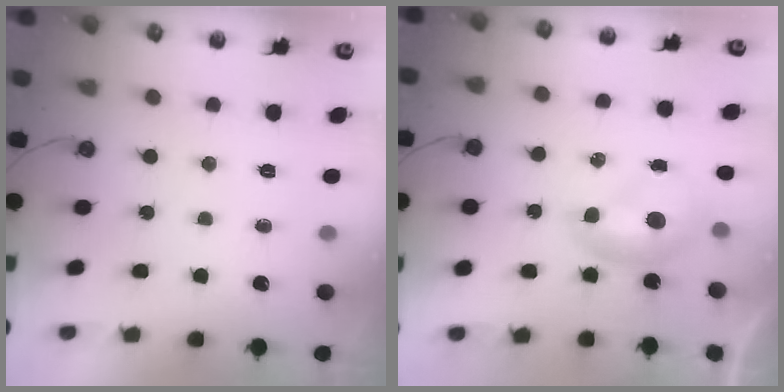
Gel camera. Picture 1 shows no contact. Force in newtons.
{"total": 0.0}